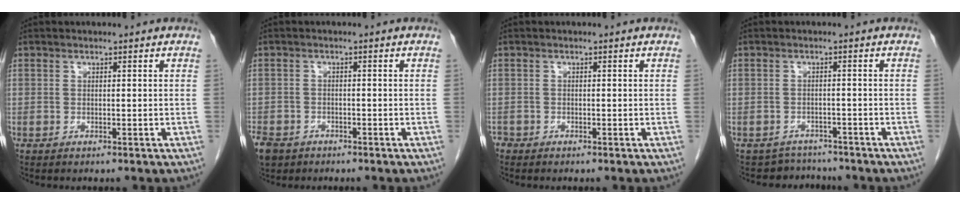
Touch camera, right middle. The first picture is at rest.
{"total": 7.9, "force": [-4.7, 5.8, 2.7], "torque": [-0.075, -0.005, -0.074]}
{"total": 1.2, "force": [-1.0, 0.6, 0.1], "torque": [-0.004, 0.000, -0.019]}
{"total": 3.8, "force": [-3.4, 1.3, -1.1], "torque": [0.017, 0.014, -0.051]}